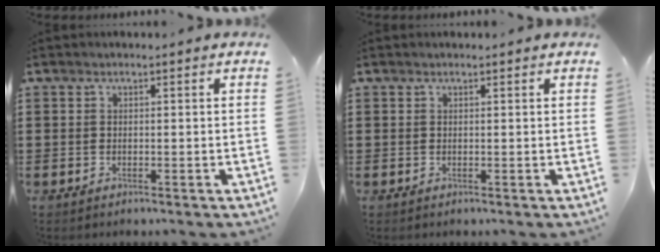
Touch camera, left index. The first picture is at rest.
{"total": 0.0}